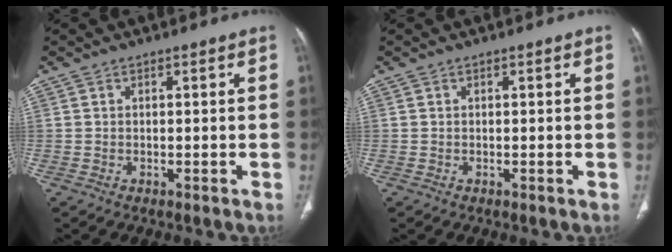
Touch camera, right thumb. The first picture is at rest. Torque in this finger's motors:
{"motor_torque": [0.00, 0.00, 0.00, 0.00, 0.00]}